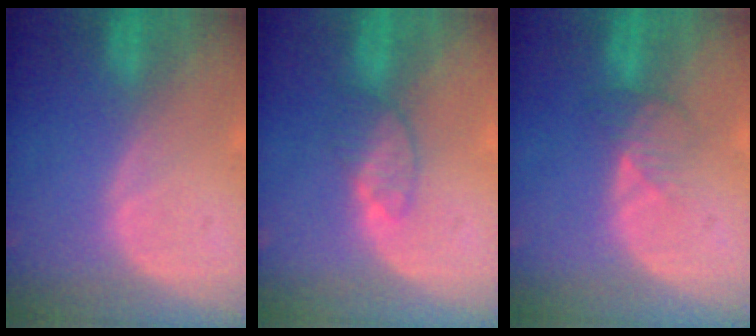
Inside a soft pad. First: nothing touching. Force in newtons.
{"total": 3.4, "press": 3.4, "slide": 0.2}
{"total": 2.7, "press": 2.7, "slide": 0.3}